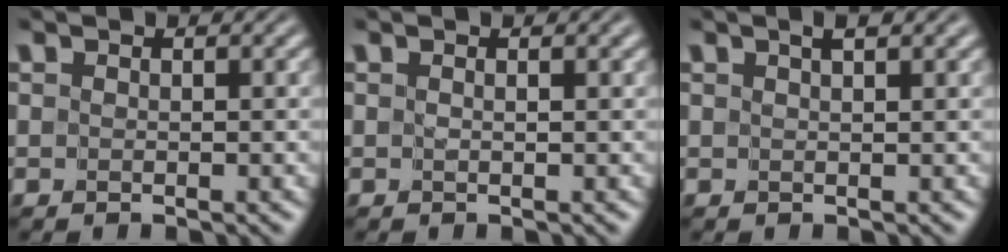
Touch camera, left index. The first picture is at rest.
{"total": 1.1, "force": [0.6, 0.2, 0.9], "torque": [-0.007, -0.011, 0.001]}
{"total": 1.8, "force": [1.2, 0.3, 1.3], "torque": [-0.007, -0.007, 0.014]}